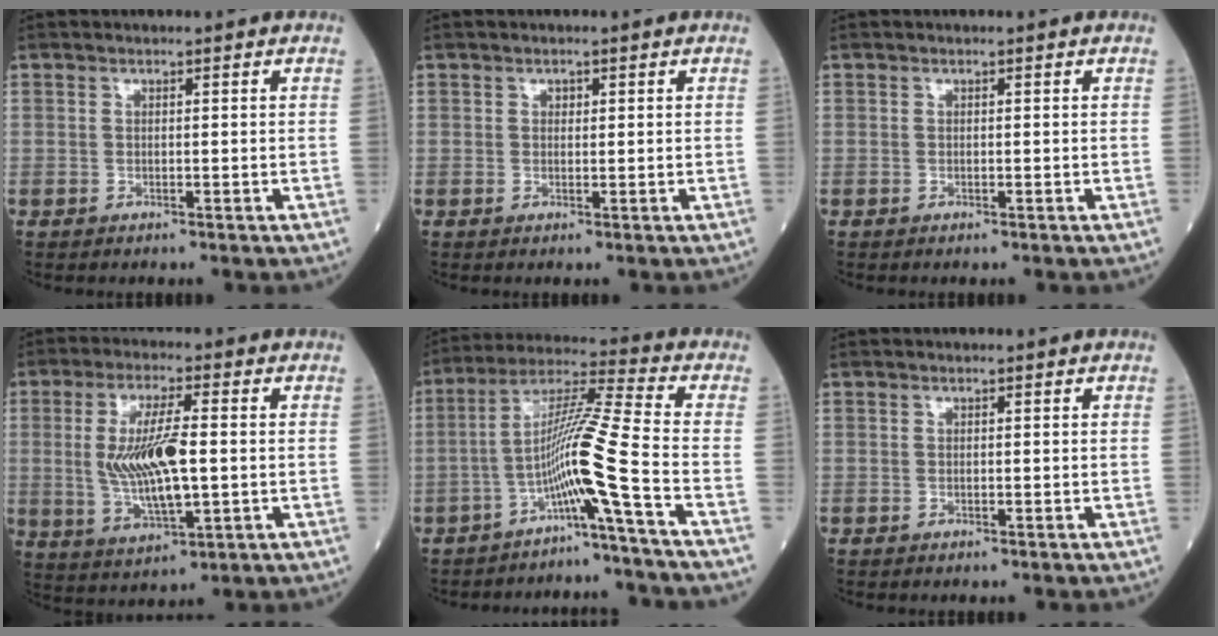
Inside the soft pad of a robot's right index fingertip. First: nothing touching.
{"total": 0.8, "force": [0.3, 0.6, 0.4], "torque": [-0.003, -0.001, 0.005]}
{"total": 0.0}
{"total": 10.8, "force": [0.0, 2.3, 10.5], "torque": [-0.213, -0.004, 0.004]}
{"total": 10.1, "force": [-4.6, -2.8, 8.5], "torque": [-0.164, 0.014, -0.087]}
{"total": 0.0}